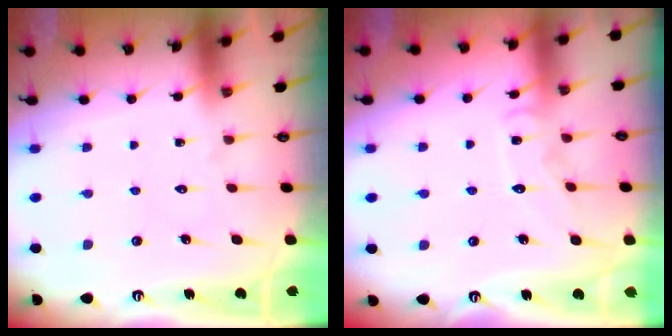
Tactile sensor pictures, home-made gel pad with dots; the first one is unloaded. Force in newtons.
{"total": 7.1, "press": 7.1, "slide": 0.6}